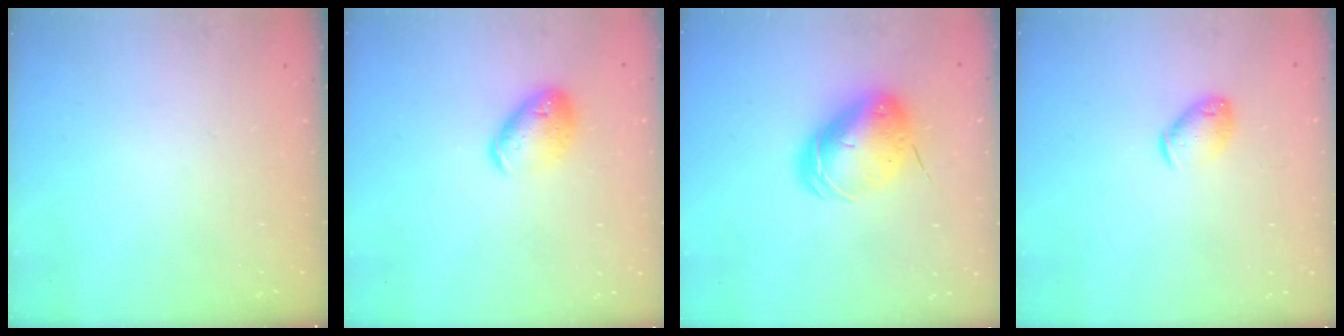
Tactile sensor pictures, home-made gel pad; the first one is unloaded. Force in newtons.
{"total": 11.1, "press": 10.9, "slide": 1.6}
{"total": 11.2, "press": 11.0, "slide": 1.8}
{"total": 8.0, "press": 7.9, "slide": 1.4}